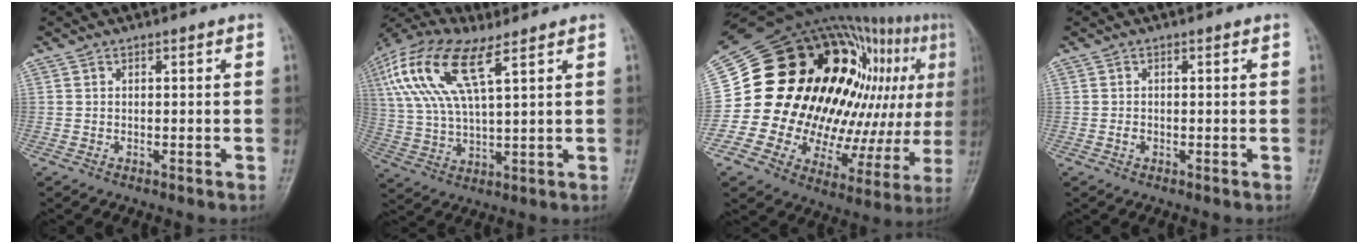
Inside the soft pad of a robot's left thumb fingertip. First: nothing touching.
{"total": 17.3, "force": [7.7, 6.4, 14.1], "torque": [-0.318, 0.009, 0.147]}
{"total": 38.1, "force": [7.2, 20.7, 31.2], "torque": [-0.437, 0.049, 0.130]}
{"total": 1.3, "force": [-0.5, 1.0, 0.6], "torque": [-0.009, 0.005, -0.010]}